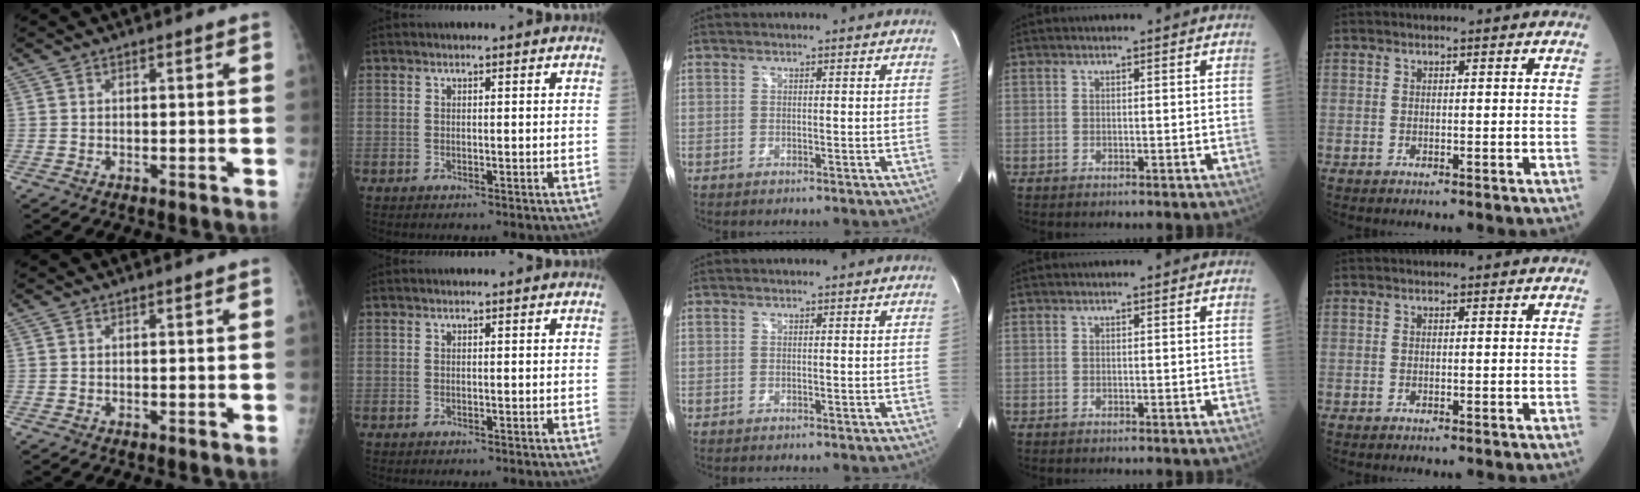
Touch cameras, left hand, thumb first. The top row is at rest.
{}